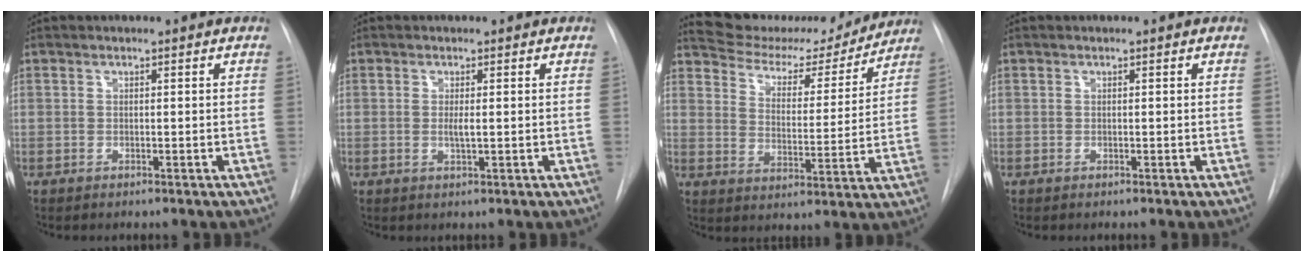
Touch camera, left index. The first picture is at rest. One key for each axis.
{"total": 1.4, "fx": 0.1, "fy": 0.1, "fz": 1.4, "tx": -0.030, "ty": -0.003, "tz": 0.001}
{"total": 16.2, "fx": 15.4, "fy": 3.8, "fz": 3.6, "tx": -0.047, "ty": -0.011, "tz": 0.217}
{"total": 0.0}